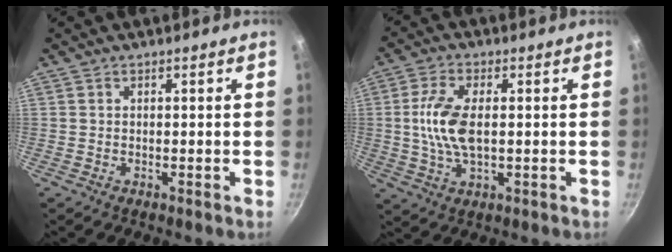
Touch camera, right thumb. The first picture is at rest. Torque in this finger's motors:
{"motor_torque": [1.42, 1.26, 1.04, -0.40, 0.19]}